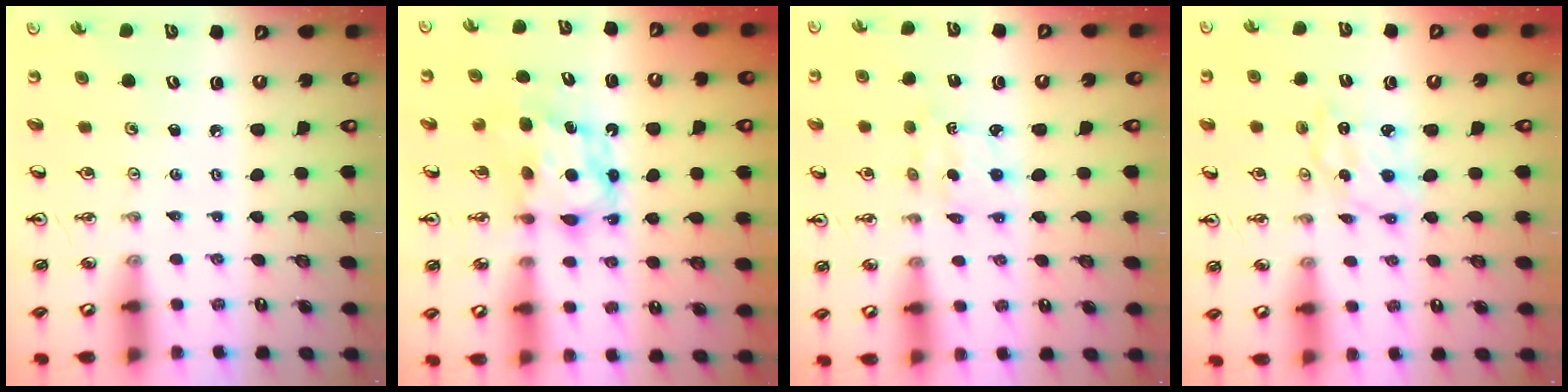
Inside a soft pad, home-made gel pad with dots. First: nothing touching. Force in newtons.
{"total": 6.2, "press": 6.2, "slide": 0.4}
{"total": 2.3, "press": 2.3, "slide": 0.5}
{"total": 2.3, "press": 2.3, "slide": 0.2}